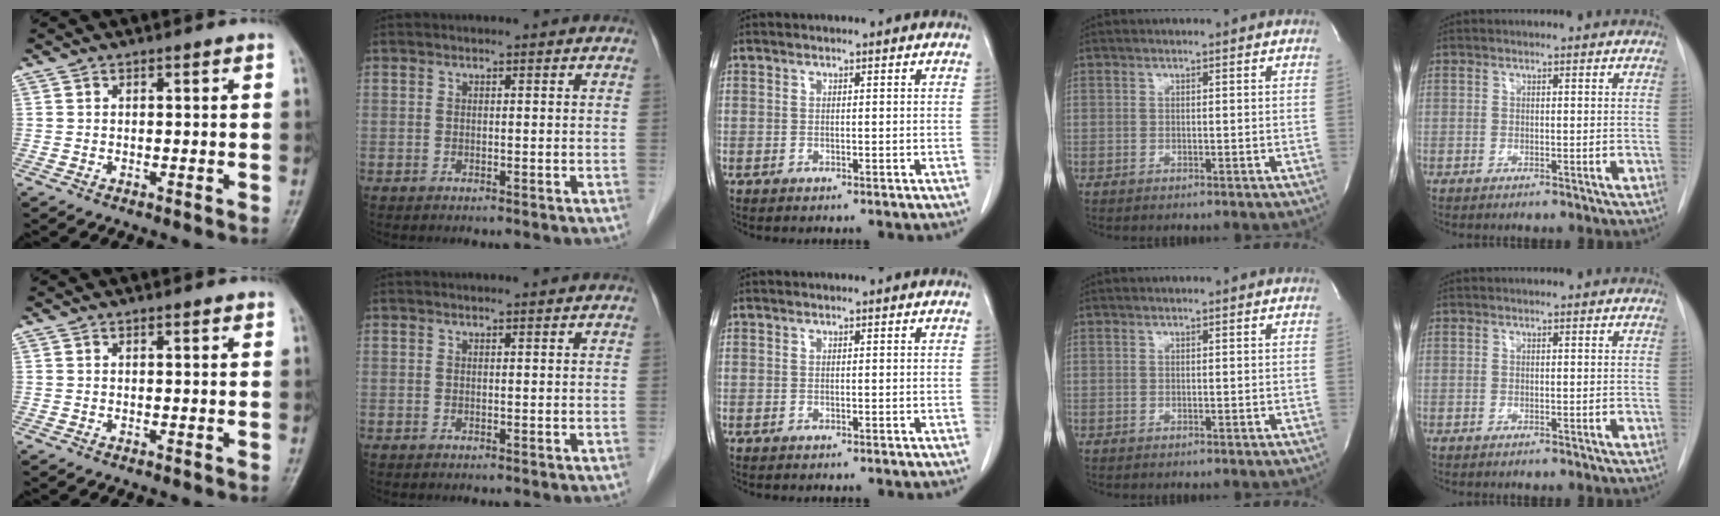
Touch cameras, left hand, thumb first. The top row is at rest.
{"thumb": {"total": 0.7, "force": [0.6, 0.2, 0.4], "torque": [-0.008, -0.003, 0.007]}, "index": {"total": 0.8, "force": [0.7, -0.1, 0.2], "torque": [-0.010, 0.002, 0.012]}}